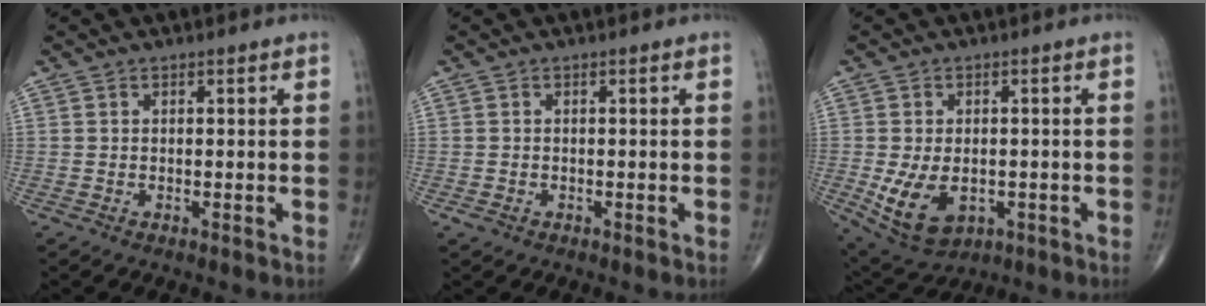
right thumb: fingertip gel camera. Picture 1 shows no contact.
{"total": 1.0, "force": [-0.5, 0.8, 0.4], "torque": [-0.012, 0.001, -0.006]}
{"total": 9.7, "force": [-2.3, 6.3, 7.1], "torque": [-0.125, -0.003, -0.020]}